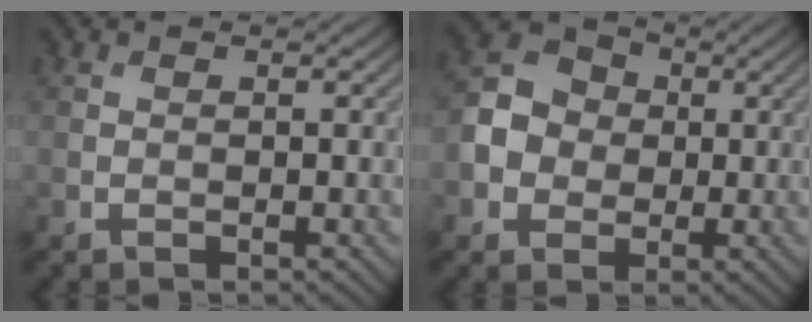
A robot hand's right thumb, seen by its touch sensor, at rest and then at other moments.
{"total": 6.3, "force": [-0.5, 5.5, 3.0], "torque": [-0.073, 0.005, -0.016]}